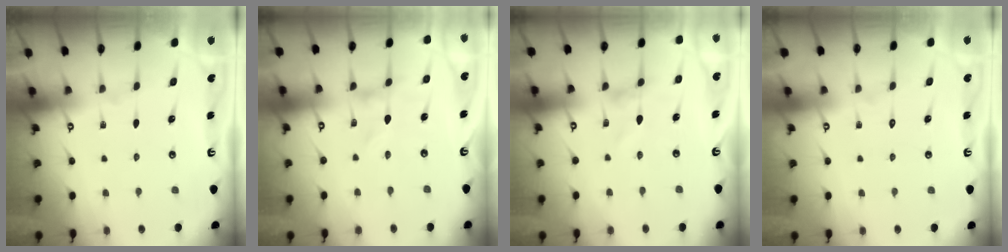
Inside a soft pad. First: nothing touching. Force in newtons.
{"total": 0.0}
{"total": 0.0}
{"total": 1.7, "press": 1.7, "slide": 0.1}